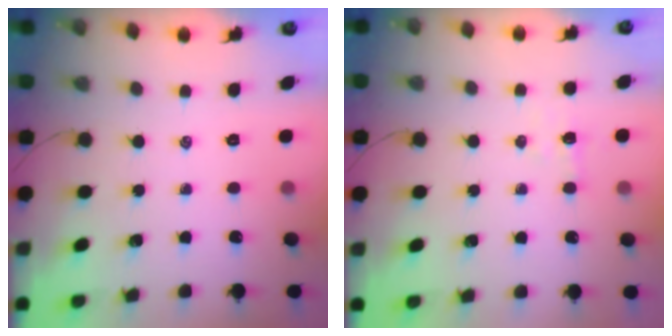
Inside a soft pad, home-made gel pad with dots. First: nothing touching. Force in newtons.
{"total": 3.3, "press": 3.2, "slide": 0.9}